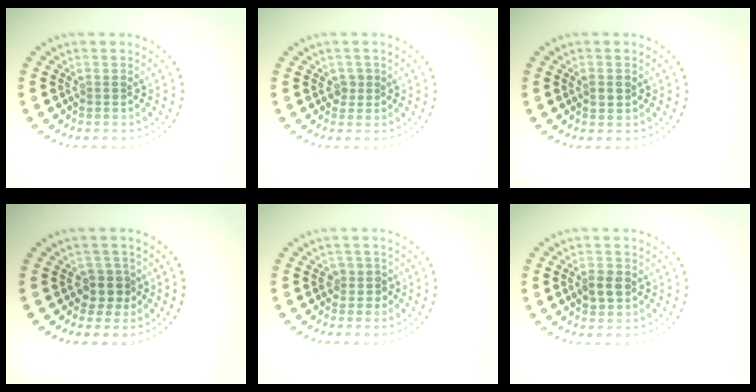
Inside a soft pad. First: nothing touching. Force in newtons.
{"total": 1.1, "press": 0.9, "slide": 0.5}
{"total": 1.1, "press": 1.1, "slide": 0.1}
{"total": 2.4, "press": 2.0, "slide": 1.3}
{"total": 1.6, "press": 1.4, "slide": 0.8}
{"total": 2.3, "press": 2.3, "slide": 0.4}